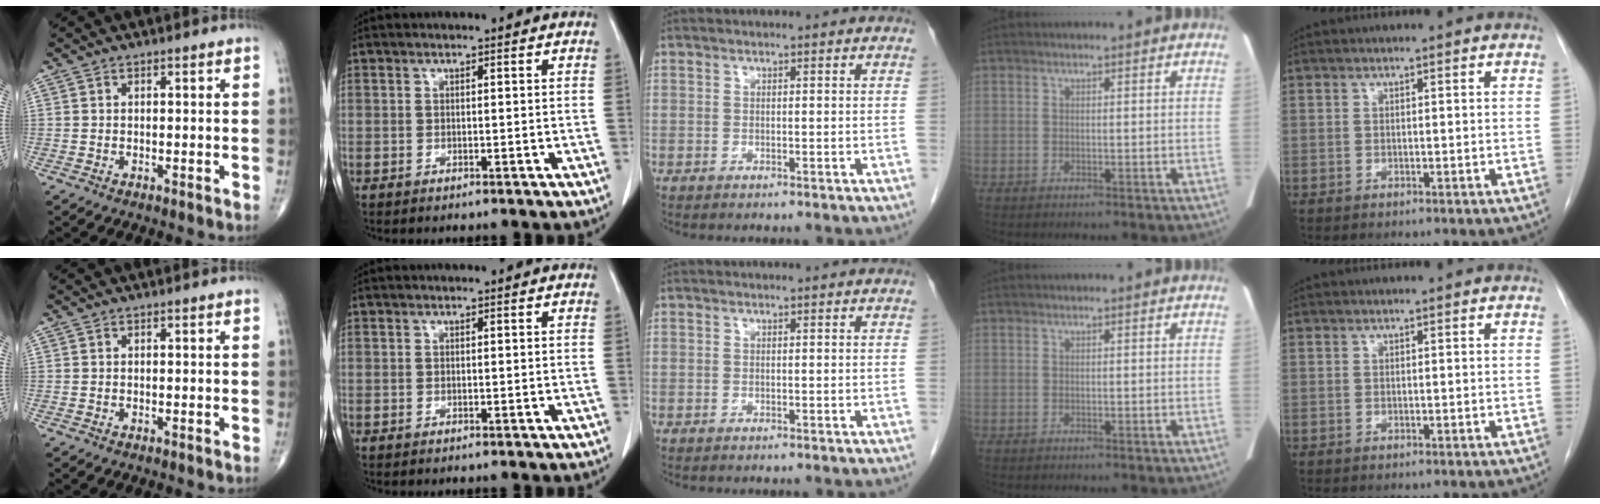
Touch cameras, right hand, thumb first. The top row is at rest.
{}